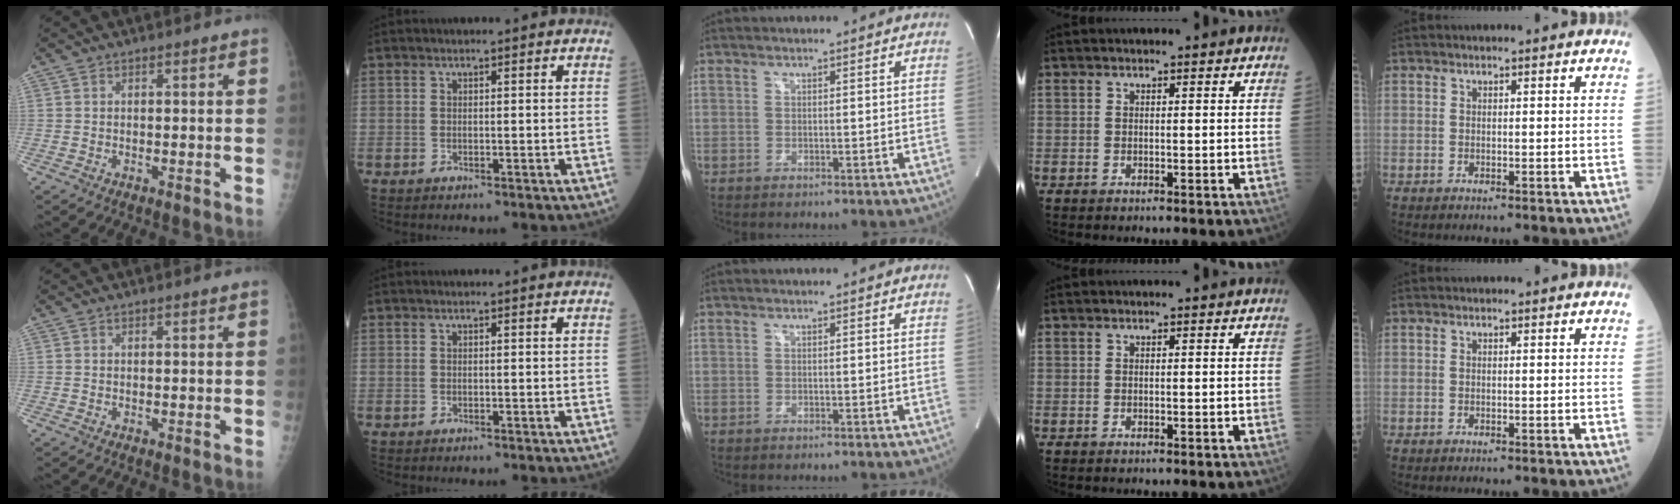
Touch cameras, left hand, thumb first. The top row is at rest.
{}